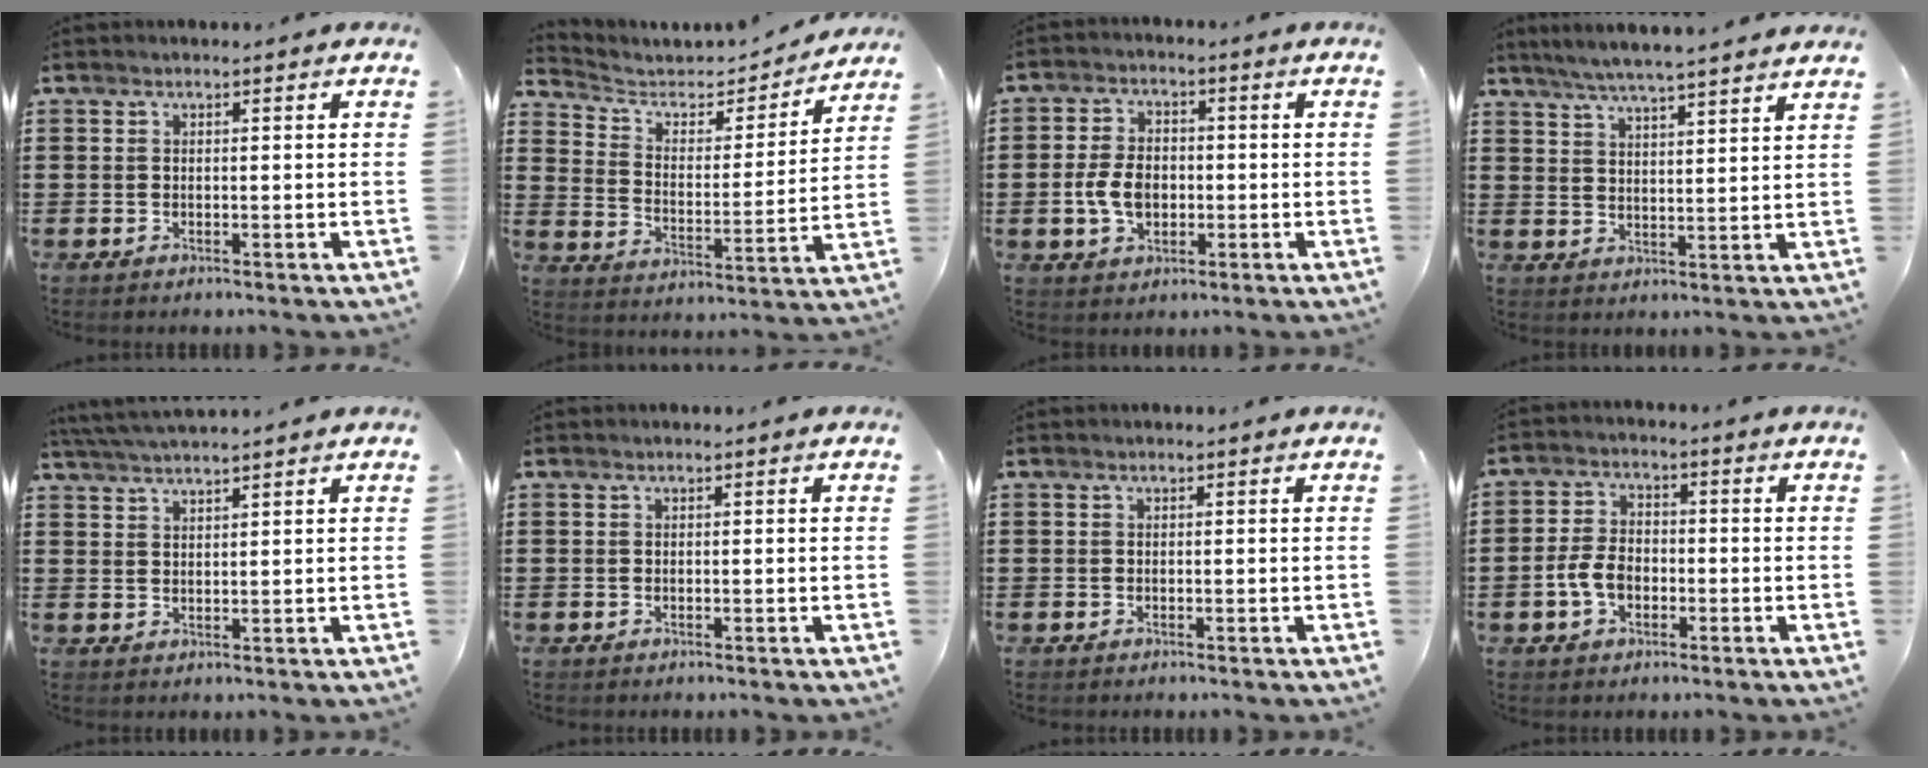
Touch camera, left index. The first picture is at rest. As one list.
[{"total": 4.0, "force": [3.3, 2.0, 1.0], "torque": [-0.043, -0.020, 0.050]}, {"total": 6.1, "force": [-0.9, 4.0, 4.4], "torque": [-0.104, 0.004, -0.022]}, {"total": 4.8, "force": [4.5, -0.6, 1.6], "torque": [-0.047, -0.020, 0.078]}, {"total": 3.4, "force": [3.2, -0.5, 0.8], "torque": [-0.026, -0.007, 0.060]}, {"total": 0.0}, {"total": 0.0}, {"total": 5.3, "force": [-1.5, 3.4, 3.8], "torque": [-0.095, 0.001, -0.034]}]